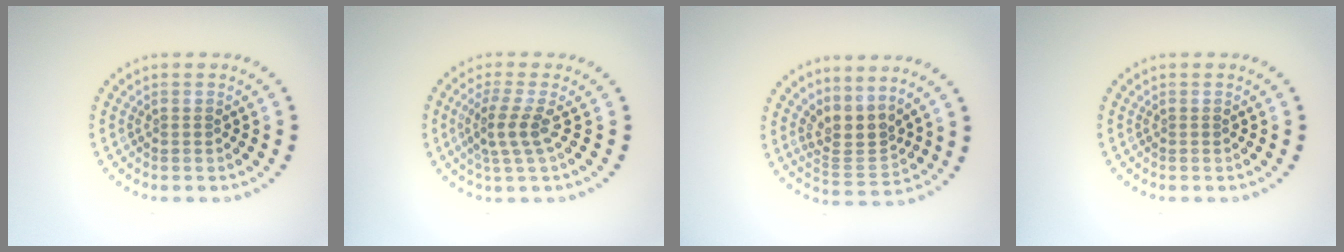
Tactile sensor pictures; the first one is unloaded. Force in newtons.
{"total": 2.6, "press": 2.0, "slide": 1.6}
{"total": 3.1, "press": 2.2, "slide": 2.2}
{"total": 0.0}